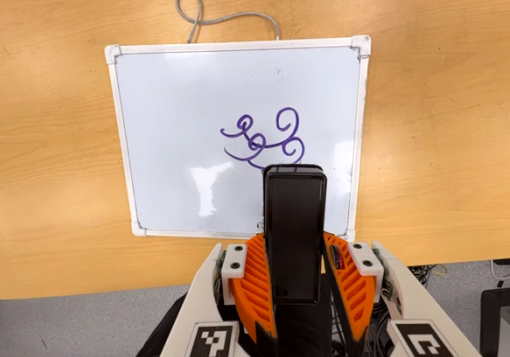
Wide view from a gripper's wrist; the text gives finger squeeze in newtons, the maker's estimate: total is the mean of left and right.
{"total": 4.3, "left": 3.0, "right": 5.5}